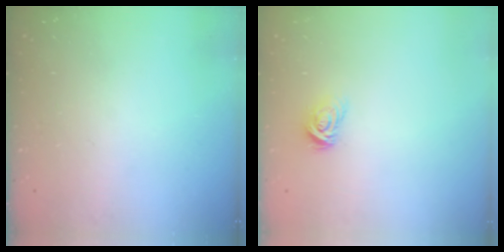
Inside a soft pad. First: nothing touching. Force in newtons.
{"total": 3.7, "press": 3.7, "slide": 0.4}